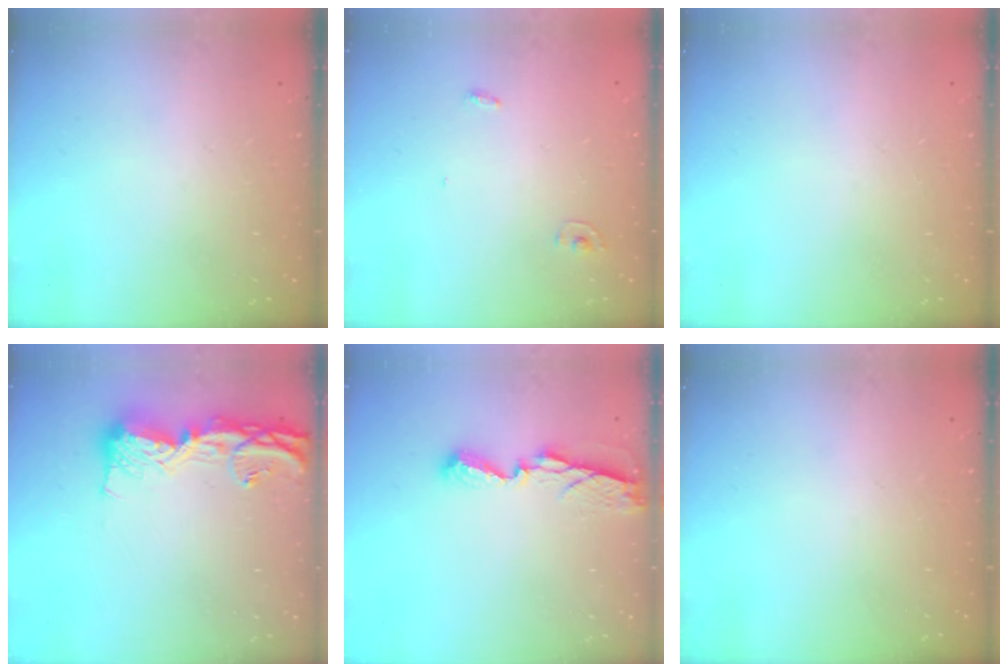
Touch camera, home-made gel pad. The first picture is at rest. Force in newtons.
{"total": 2.8, "press": 2.8, "slide": 0.1}
{"total": 0.0}
{"total": 14.4, "press": 14.3, "slide": 1.5}
{"total": 7.2, "press": 7.2, "slide": 0.5}
{"total": 0.0}